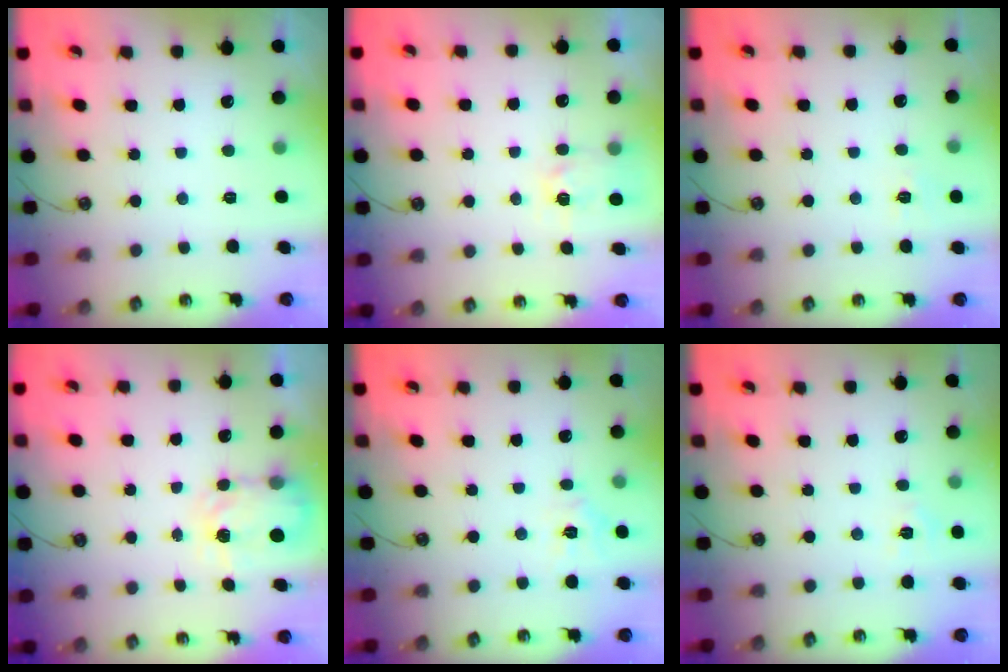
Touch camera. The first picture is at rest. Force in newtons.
{"total": 4.4, "press": 4.4, "slide": 0.5}
{"total": 5.6, "press": 5.6, "slide": 0.7}
{"total": 4.6, "press": 4.5, "slide": 0.3}
{"total": 4.9, "press": 4.8, "slide": 0.3}
{"total": 3.1, "press": 3.0, "slide": 0.4}